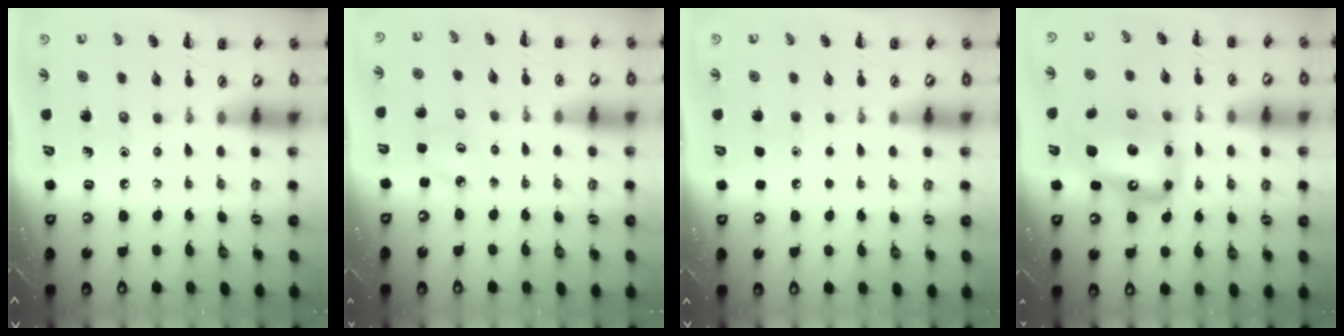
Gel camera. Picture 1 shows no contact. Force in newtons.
{"total": 2.3, "press": 2.2, "slide": 0.6}
{"total": 1.8, "press": 1.8, "slide": 0.1}
{"total": 14.1, "press": 13.6, "slide": 3.7}